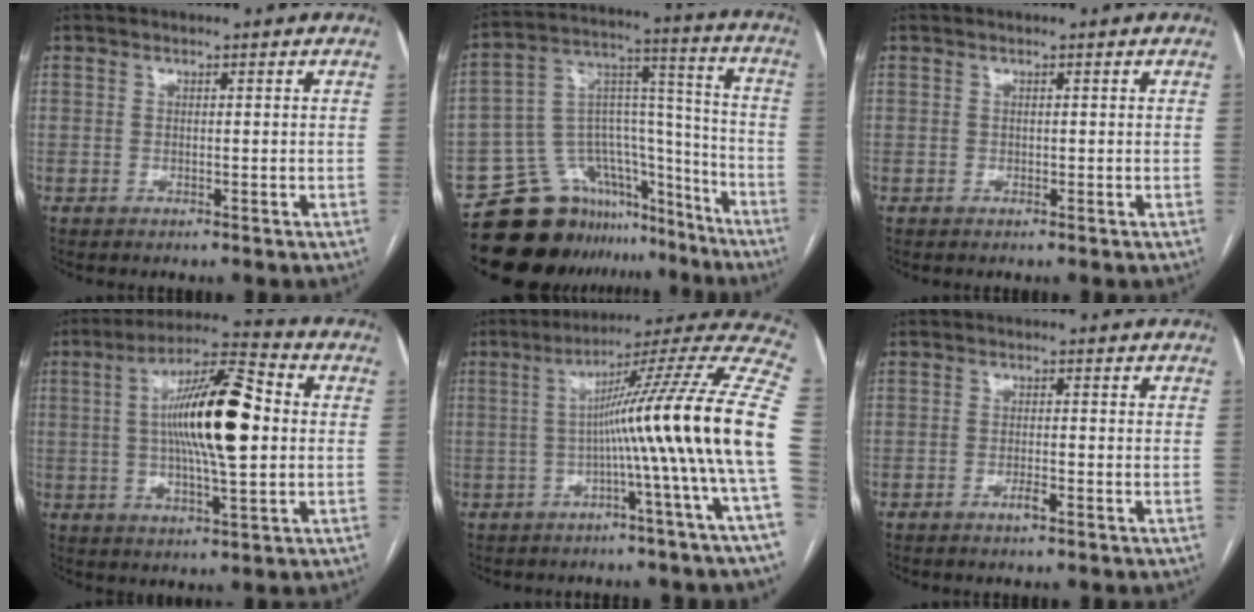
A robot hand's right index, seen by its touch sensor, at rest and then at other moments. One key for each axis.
{"total": 18.4, "fx": -15.4, "fy": 9.2, "fz": 4.0, "tx": -0.057, "ty": 0.086, "tz": -0.235}
{"total": 0.0}
{"total": 15.1, "fx": 1.1, "fy": 2.6, "fz": 14.8, "tx": -0.262, "ty": 0.020, "tz": 0.013}
{"total": 19.9, "fx": -2.2, "fy": -3.0, "fz": 19.6, "tx": -0.226, "ty": 0.032, "tz": -0.052}
{"total": 1.7, "fx": -1.0, "fy": 0.3, "fz": 1.4, "tx": -0.025, "ty": 0.000, "tz": -0.016}